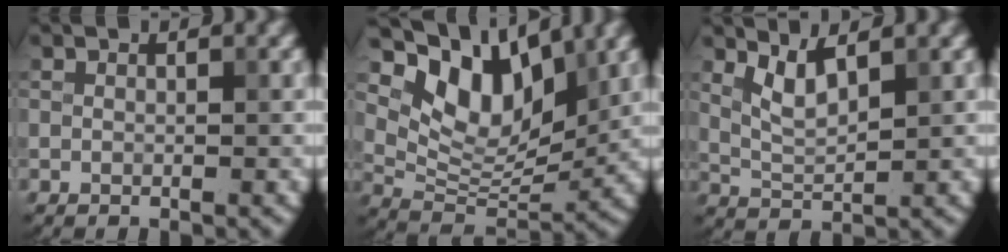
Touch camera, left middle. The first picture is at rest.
{"total": 8.4, "force": [4.7, 4.5, 5.3], "torque": [-0.089, -0.009, 0.082]}
{"total": 2.7, "force": [1.7, 0.7, 2.1], "torque": [-0.048, -0.008, 0.039]}